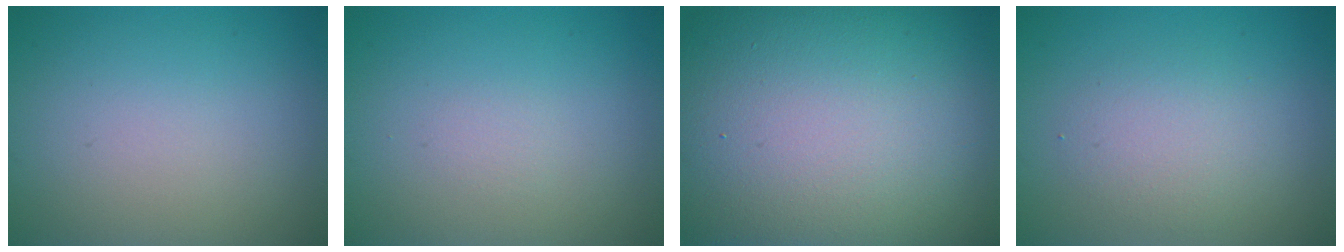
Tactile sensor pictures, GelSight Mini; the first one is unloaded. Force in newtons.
{"total": 0.5, "press": 0.5, "slide": 0.0}
{"total": 23.6, "press": 23.6, "slide": 1.1}
{"total": 2.6, "press": 2.6, "slide": 0.2}